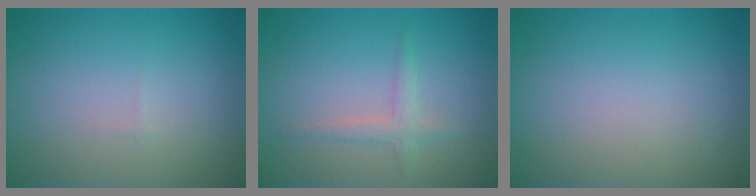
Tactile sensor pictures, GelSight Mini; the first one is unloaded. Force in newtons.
{"total": 1.5, "press": 1.5, "slide": 0.1}
{"total": 0.0}